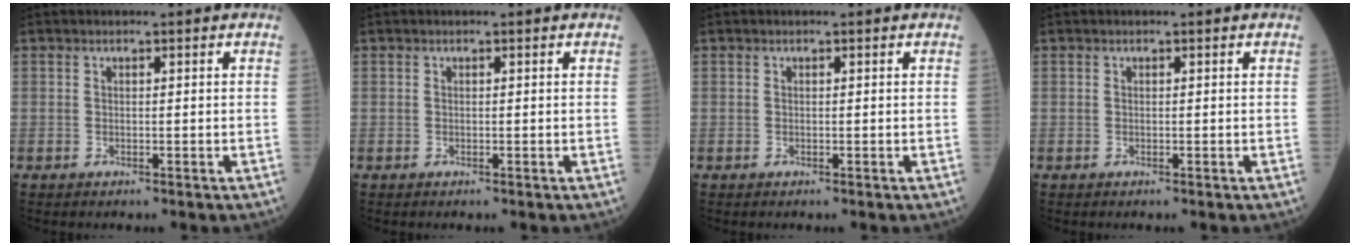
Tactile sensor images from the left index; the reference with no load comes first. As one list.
[{"total": 0.0}, {"total": 0.0}, {"total": 0.0}]